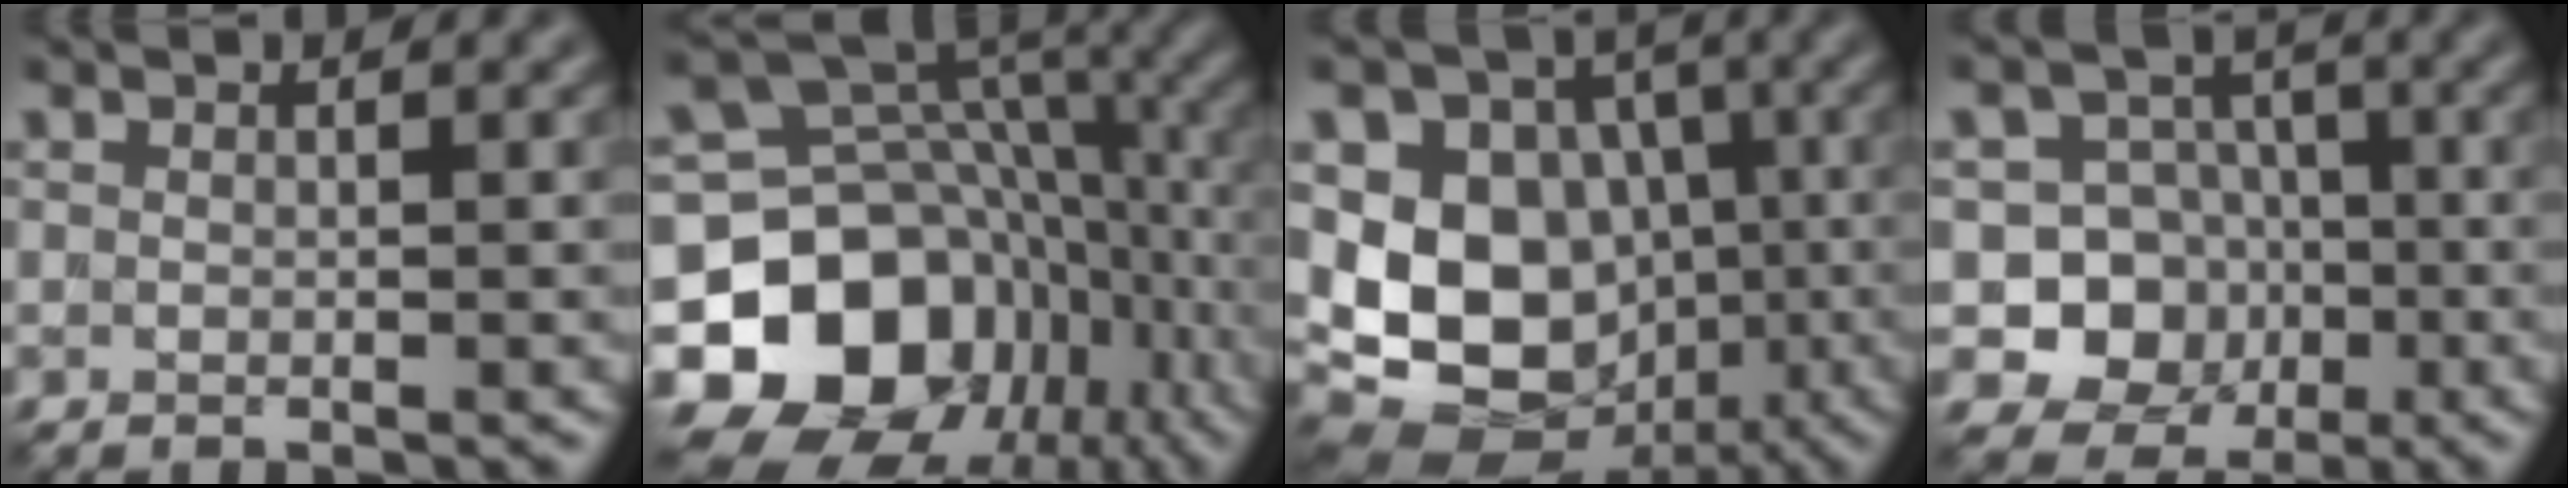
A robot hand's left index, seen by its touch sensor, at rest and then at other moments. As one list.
[{"total": 15.7, "force": [-5.7, 11.9, 8.4], "torque": [-0.154, -0.015, -0.100]}, {"total": 12.2, "force": [-1.3, 9.9, 7.1], "torque": [-0.118, -0.006, -0.032]}, {"total": 7.8, "force": [-1.7, 7.3, 2.2], "torque": [-0.025, 0.009, -0.057]}]